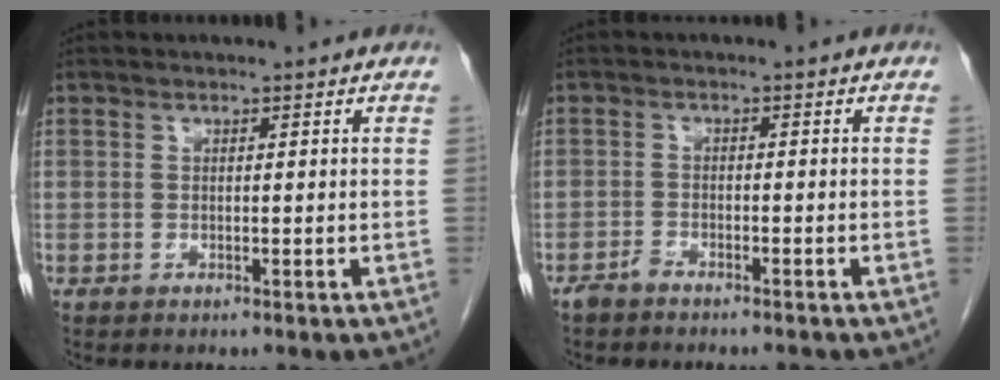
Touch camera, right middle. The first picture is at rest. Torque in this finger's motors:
{"motor_torque": [-0.31, -0.15, 0.02, -0.01]}